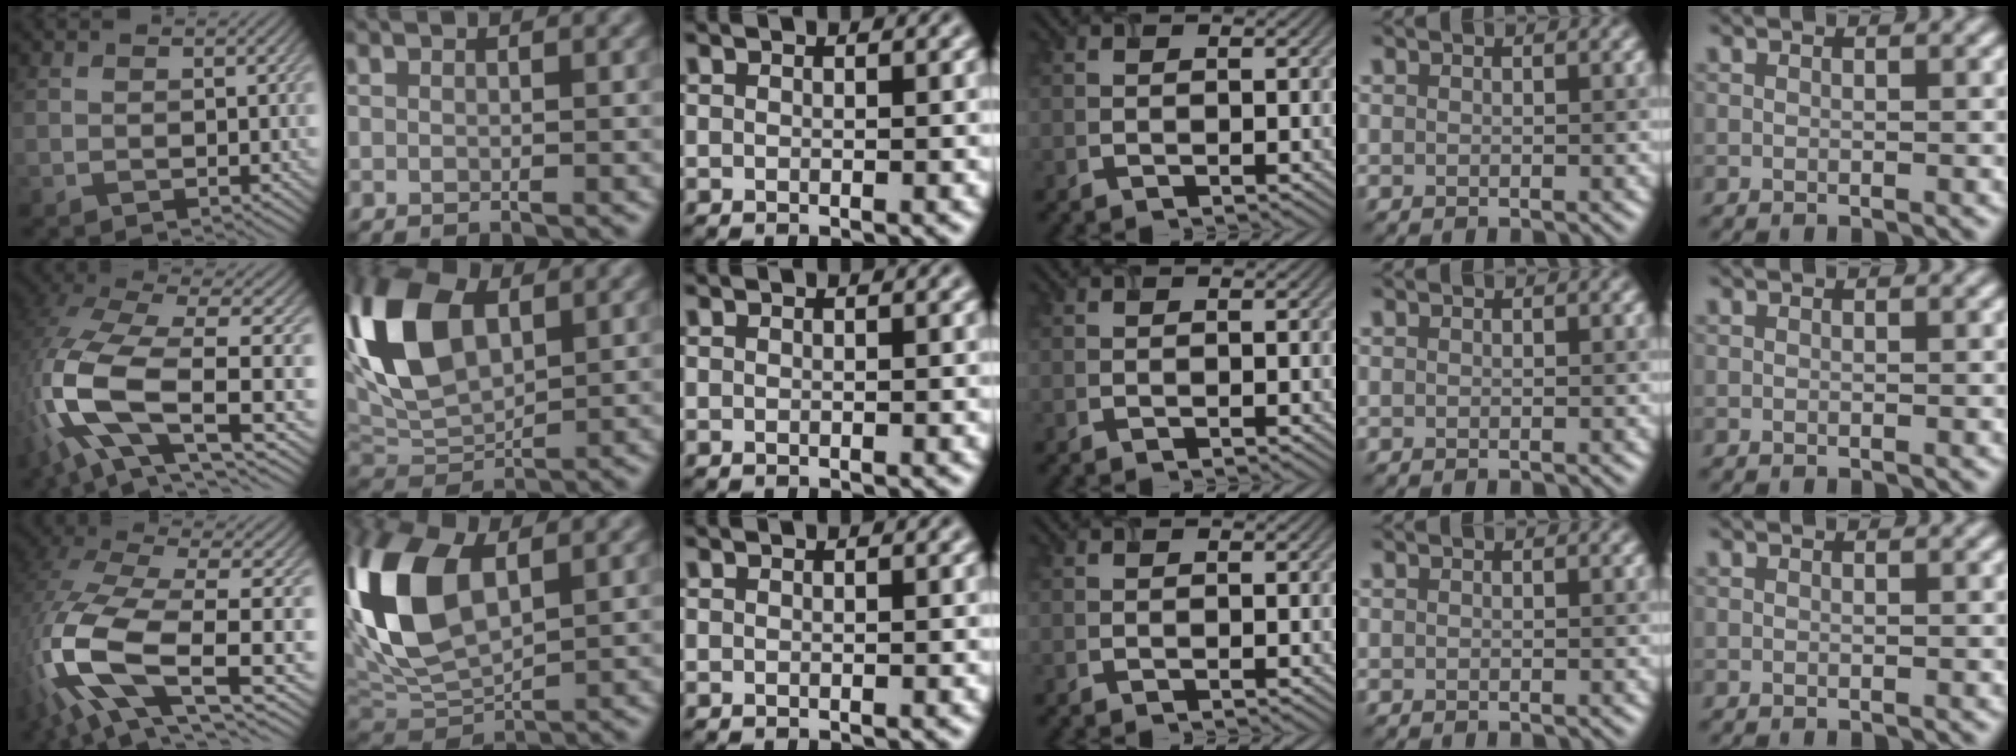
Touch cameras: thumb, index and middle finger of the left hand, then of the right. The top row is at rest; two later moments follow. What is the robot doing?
{"motion": "close", "object": "airpods case & airpods"}